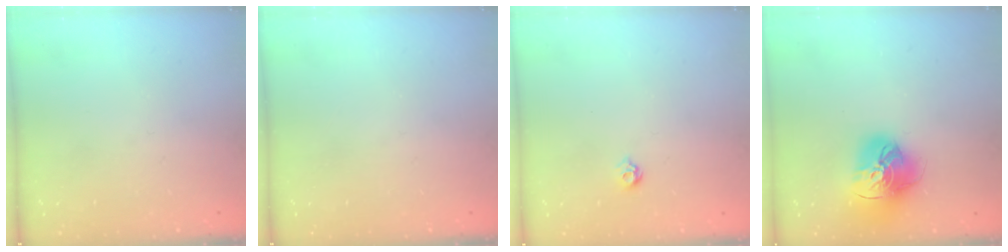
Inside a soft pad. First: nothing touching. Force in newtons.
{"total": 0.0}
{"total": 4.4, "press": 4.3, "slide": 0.9}
{"total": 17.7, "press": 17.6, "slide": 1.8}